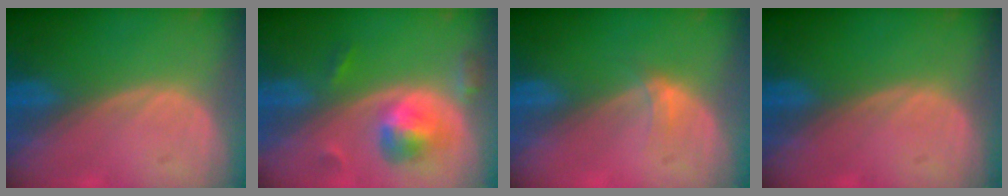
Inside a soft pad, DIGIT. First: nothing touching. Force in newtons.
{"total": 5.7, "press": 5.4, "slide": 1.8}
{"total": 1.9, "press": 1.5, "slide": 1.1}
{"total": 0.0}